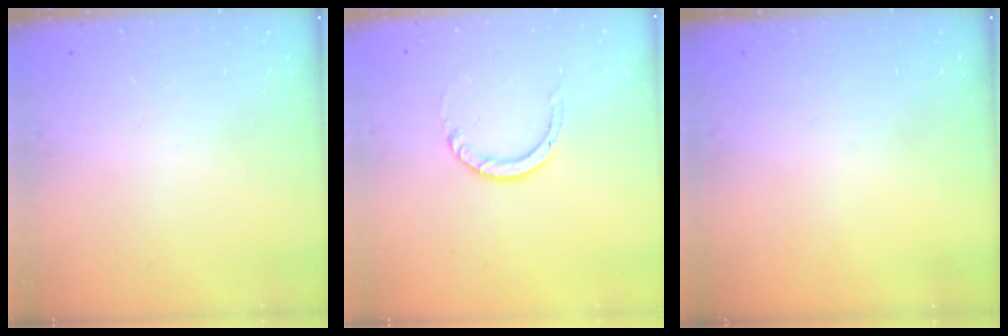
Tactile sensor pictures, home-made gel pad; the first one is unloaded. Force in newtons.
{"total": 4.0, "press": 4.0, "slide": 0.2}
{"total": 0.0}